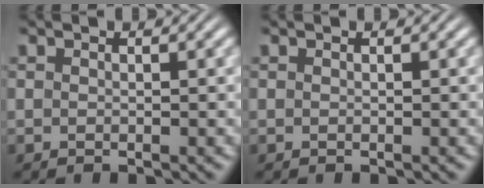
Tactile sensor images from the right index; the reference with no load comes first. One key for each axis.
{"total": 0.0}